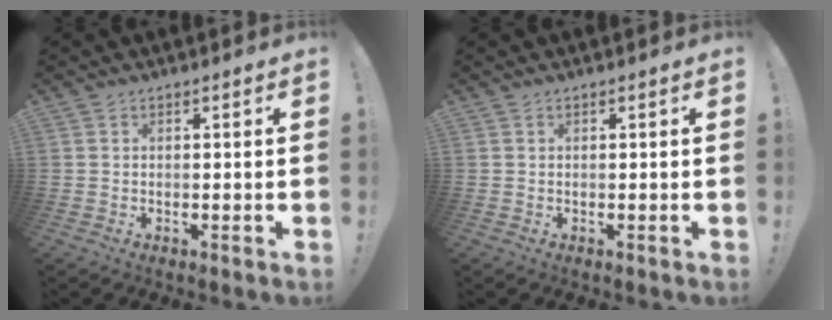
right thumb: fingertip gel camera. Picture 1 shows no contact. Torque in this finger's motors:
{"motor_torque": [0.12, 0.01, -0.03, 0.07, -0.14]}